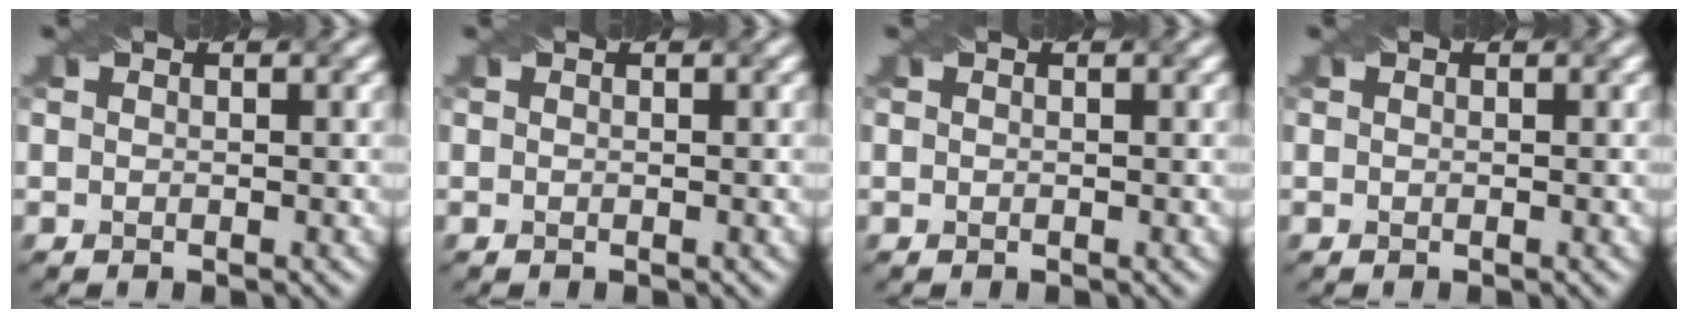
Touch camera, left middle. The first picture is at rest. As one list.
[{"total": 0.0}, {"total": 0.0}, {"total": 0.0}]